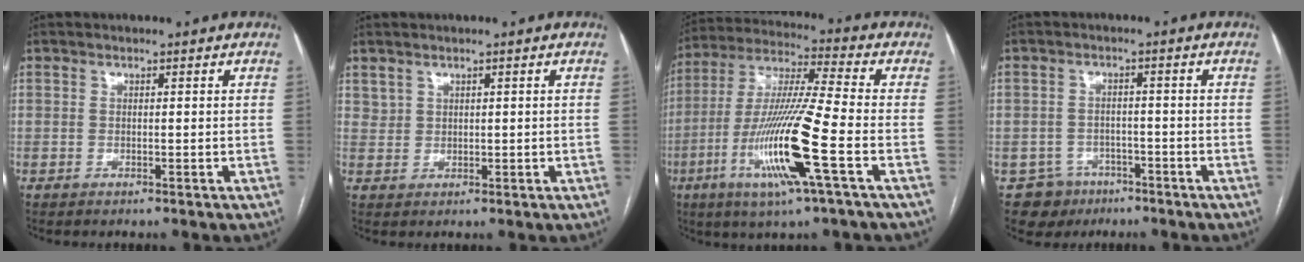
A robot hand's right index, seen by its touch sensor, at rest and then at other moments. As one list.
[{"total": 1.8, "force": [1.3, 1.1, 0.4], "torque": [-0.006, 0.005, 0.030]}, {"total": 16.8, "force": [-5.7, -0.3, 15.8], "torque": [-0.321, -0.019, -0.112]}, {"total": 5.3, "force": [-3.1, 4.3, -0.2], "torque": [0.009, 0.012, -0.042]}]